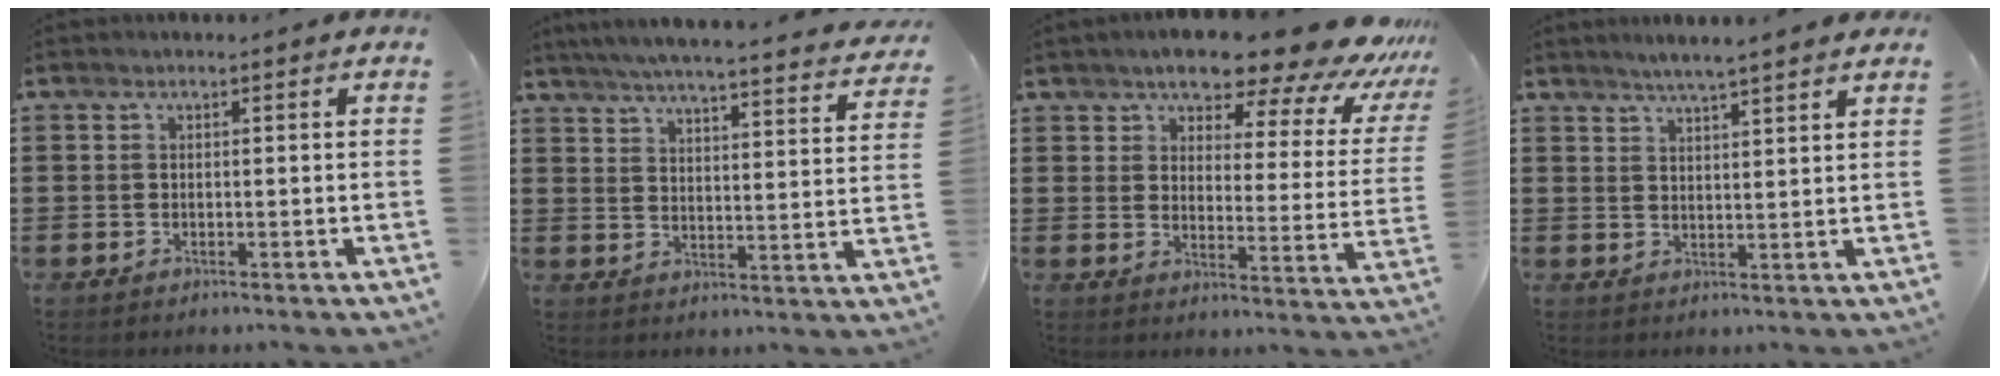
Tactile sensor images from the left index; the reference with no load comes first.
{"total": 5.2, "force": [4.8, -0.4, 1.9], "torque": [-0.058, -0.035, 0.079]}
{"total": 11.0, "force": [9.4, 2.3, 5.2], "torque": [-0.099, -0.063, 0.156]}
{"total": 3.2, "force": [3.0, -0.4, 0.9], "torque": [-0.027, -0.008, 0.052]}